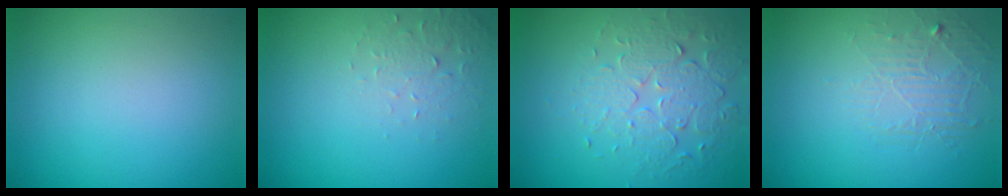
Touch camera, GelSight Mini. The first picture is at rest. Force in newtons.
{"total": 1.9, "press": 1.8, "slide": 0.4}
{"total": 4.1, "press": 3.5, "slide": 2.2}
{"total": 1.8, "press": 0.8, "slide": 1.6}